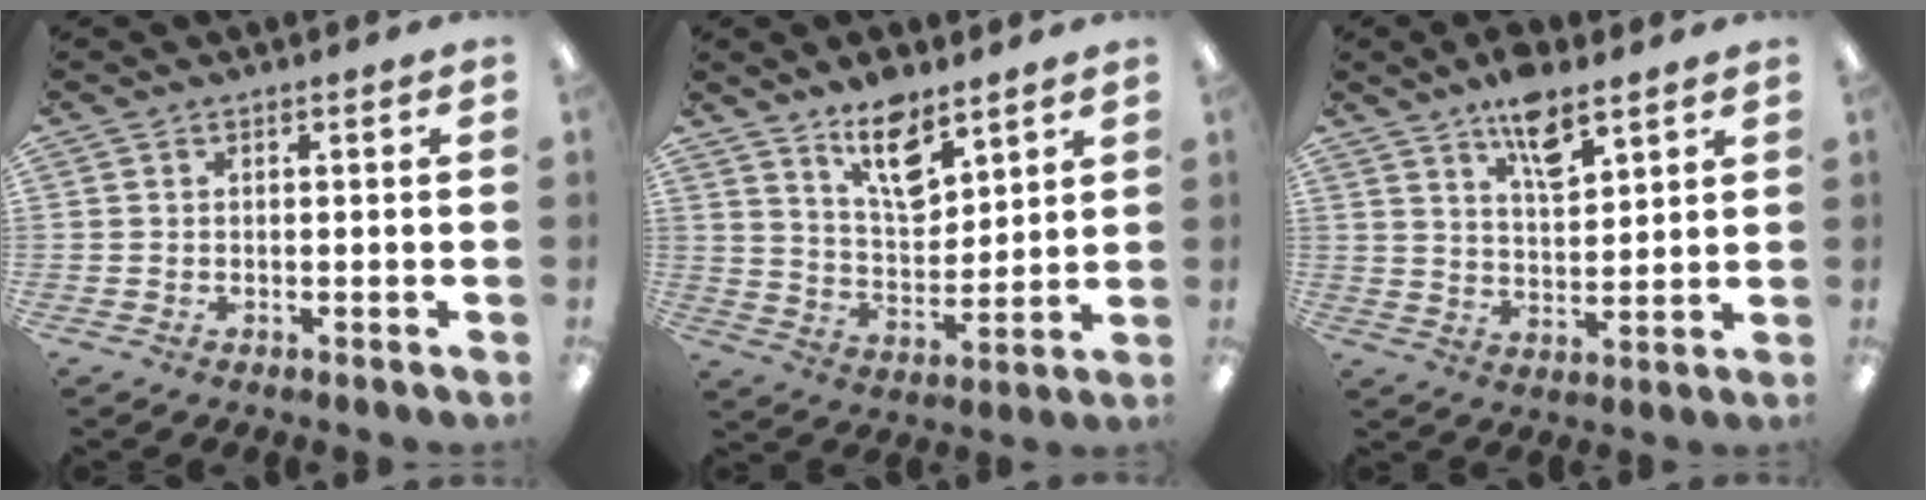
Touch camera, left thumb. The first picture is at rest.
{"total": 12.2, "force": [8.7, 5.4, 6.6], "torque": [-0.102, -0.047, 0.155]}
{"total": 9.6, "force": [6.9, 3.5, 5.7], "torque": [-0.089, -0.035, 0.119]}